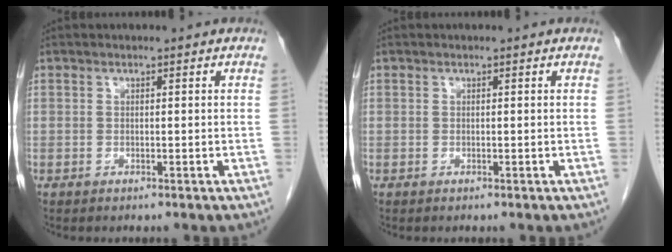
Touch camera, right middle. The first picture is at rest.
{"total": 0.0}